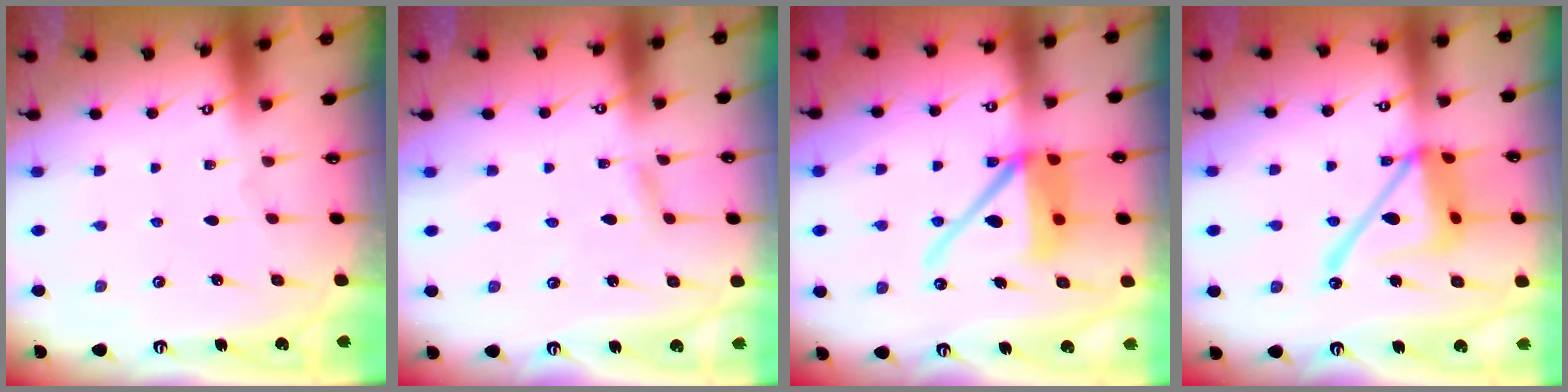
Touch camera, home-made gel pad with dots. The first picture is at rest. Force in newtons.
{"total": 1.9, "press": 1.9, "slide": 0.1}
{"total": 15.2, "press": 15.1, "slide": 2.1}
{"total": 17.6, "press": 17.5, "slide": 1.7}